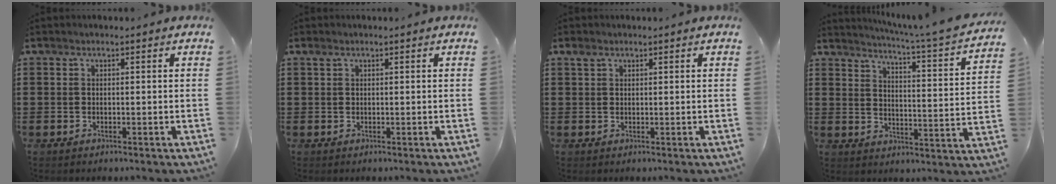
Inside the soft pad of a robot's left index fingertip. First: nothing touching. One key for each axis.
{"total": 0.7, "fx": 0.4, "fy": 0.4, "fz": 0.4, "tx": -0.010, "ty": 0.004, "tz": 0.006}
{"total": 1.3, "fx": 0.7, "fy": 0.8, "fz": 0.7, "tx": -0.018, "ty": 0.004, "tz": 0.013}
{"total": 4.4, "fx": 3.8, "fy": -1.0, "fz": 1.9, "tx": -0.049, "ty": -0.042, "tz": 0.055}